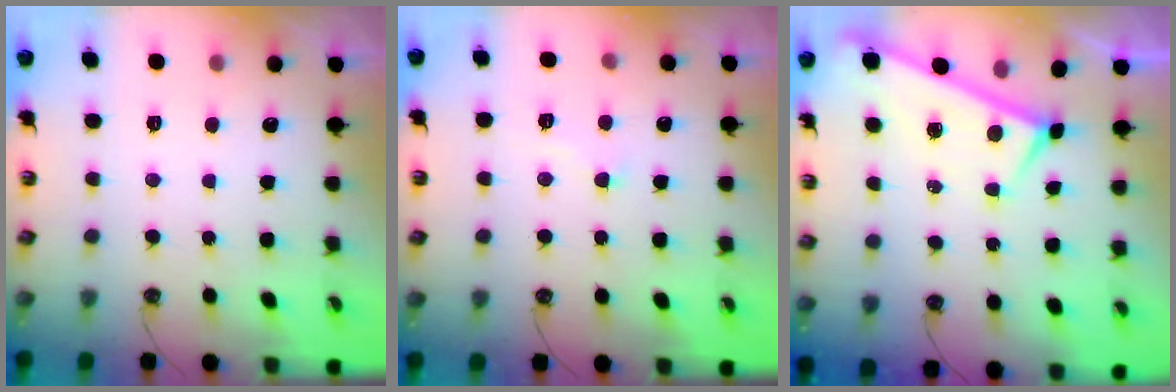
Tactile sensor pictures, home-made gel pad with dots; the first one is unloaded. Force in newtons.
{"total": 2.4, "press": 2.4, "slide": 0.4}
{"total": 0.0}